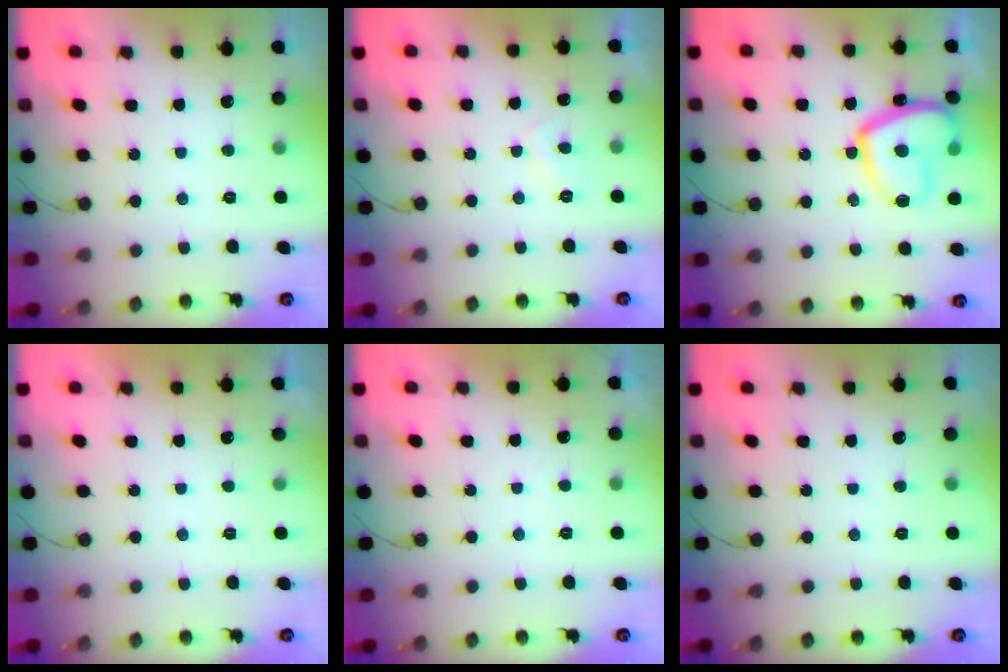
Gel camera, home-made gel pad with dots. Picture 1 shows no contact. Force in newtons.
{"total": 1.5, "press": 1.4, "slide": 0.6}
{"total": 16.0, "press": 15.9, "slide": 1.3}
{"total": 2.3, "press": 2.3, "slide": 0.4}
{"total": 1.2, "press": 1.1, "slide": 0.4}
{"total": 0.0}